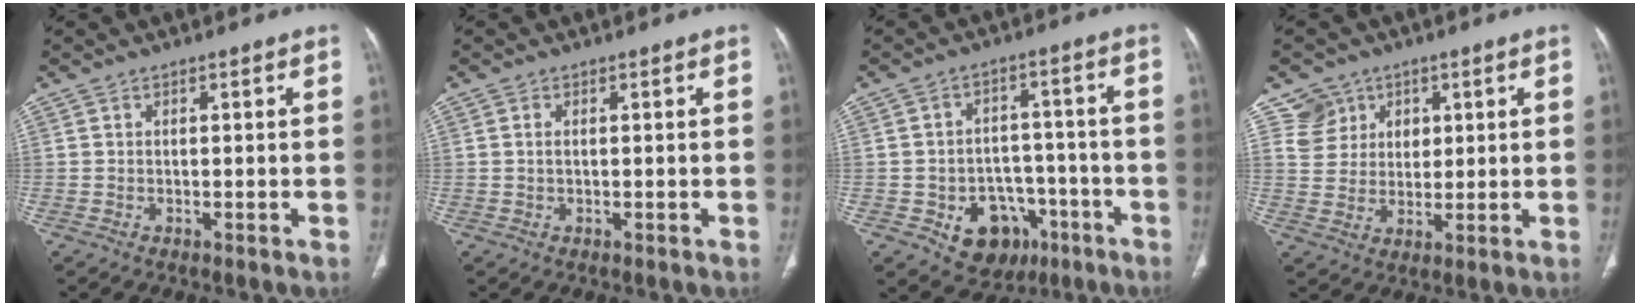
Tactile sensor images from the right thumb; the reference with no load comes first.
{"total": 0.8, "force": [0.2, 0.4, 0.6], "torque": [-0.018, 0.003, 0.005]}
{"total": 11.8, "force": [-5.1, 9.1, 5.6], "torque": [-0.042, 0.039, -0.060]}
{"total": 7.1, "force": [3.5, 6.1, 0.3], "torque": [0.033, -0.022, 0.071]}